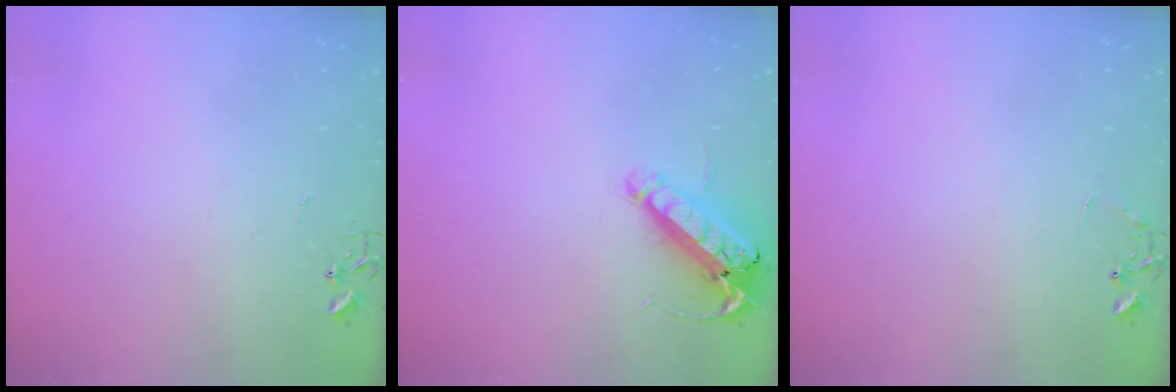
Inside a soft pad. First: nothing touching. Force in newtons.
{"total": 14.7, "press": 14.4, "slide": 2.7}
{"total": 6.4, "press": 6.4, "slide": 0.4}